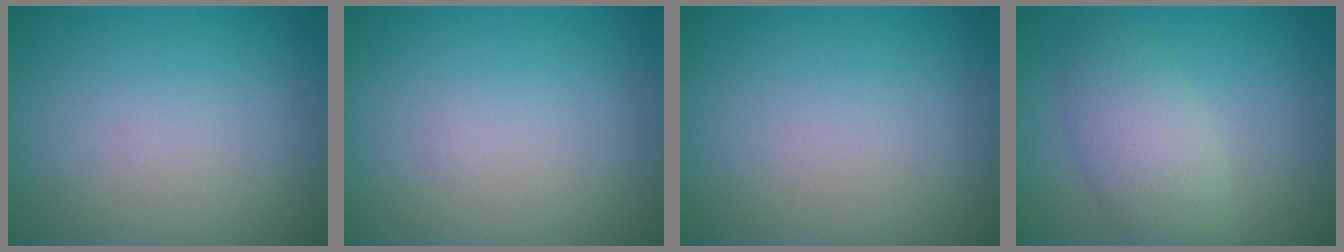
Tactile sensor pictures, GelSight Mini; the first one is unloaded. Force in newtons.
{"total": 0.0}
{"total": 0.0}
{"total": 4.4, "press": 4.4, "slide": 0.3}